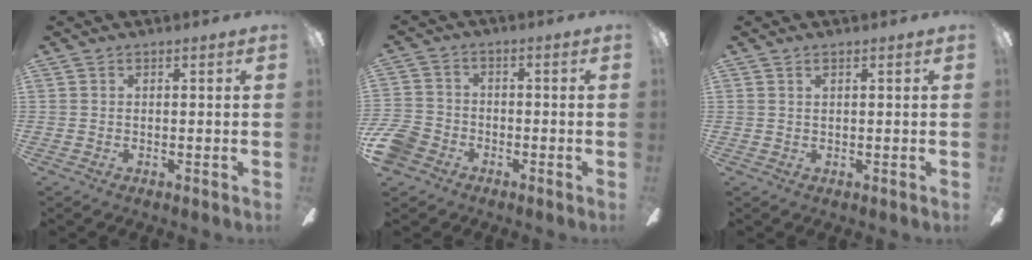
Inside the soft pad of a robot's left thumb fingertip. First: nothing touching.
{"total": 7.3, "force": [-3.8, 5.4, 3.0], "torque": [-0.083, 0.023, -0.074]}
{"total": 1.0, "force": [0.5, 0.3, 0.8], "torque": [-0.018, 0.002, 0.009]}